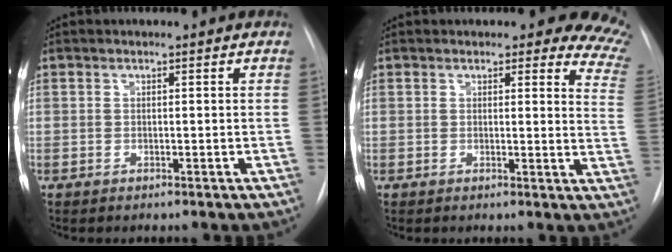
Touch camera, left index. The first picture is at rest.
{"total": 10.0, "force": [8.4, 3.6, 4.0], "torque": [-0.007, -0.038, 0.051]}